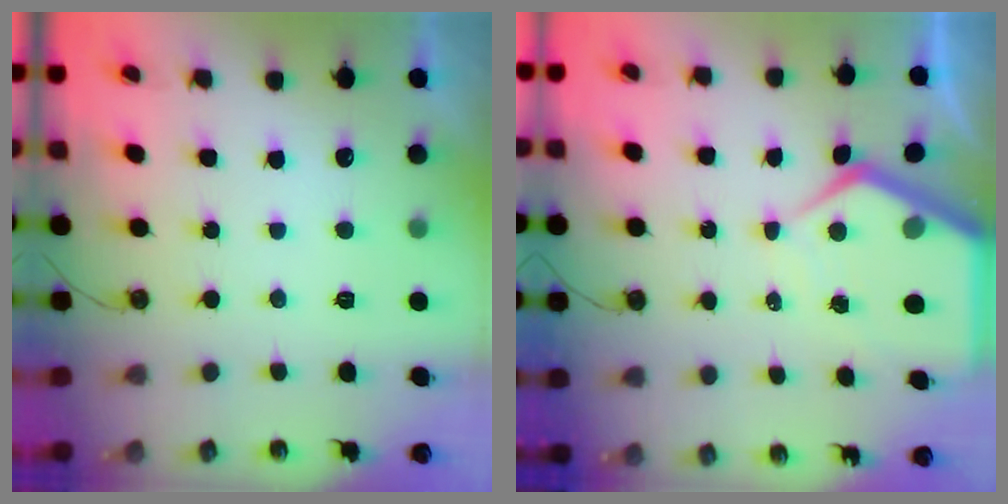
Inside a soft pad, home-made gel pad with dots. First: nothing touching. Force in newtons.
{"total": 8.8, "press": 8.8, "slide": 0.9}